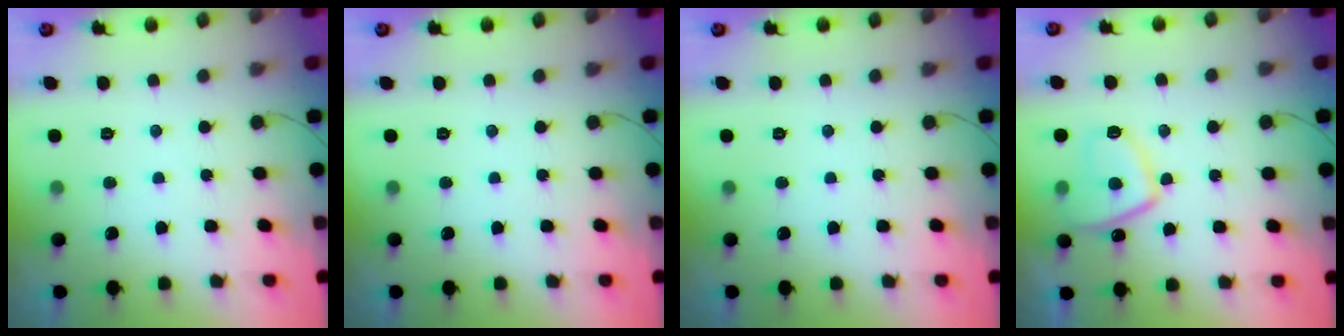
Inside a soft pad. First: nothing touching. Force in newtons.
{"total": 0.0}
{"total": 0.0}
{"total": 10.6, "press": 10.5, "slide": 1.2}